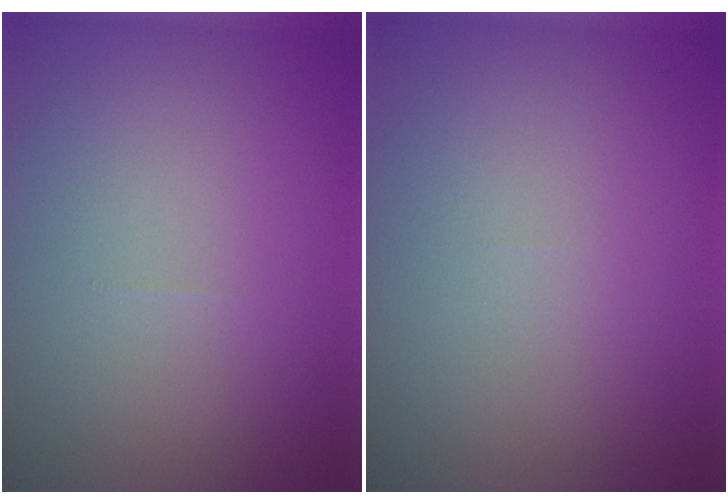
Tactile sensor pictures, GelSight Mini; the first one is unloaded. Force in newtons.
{"total": 0.0}